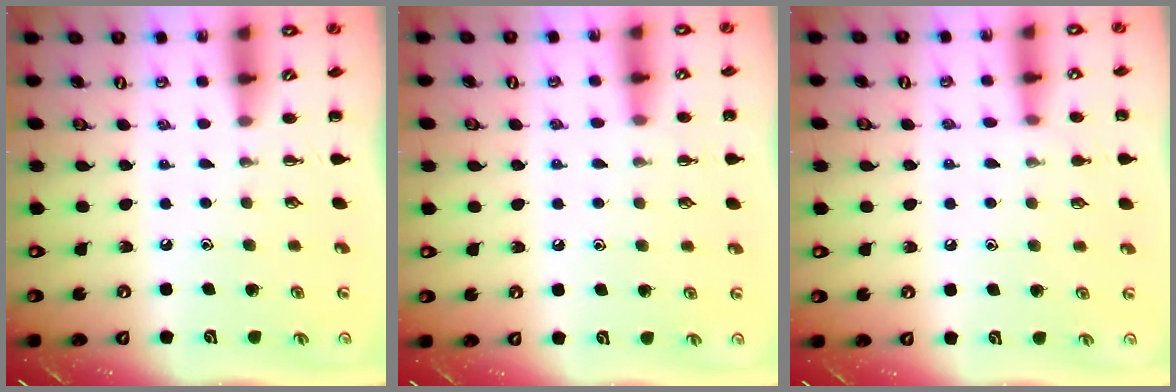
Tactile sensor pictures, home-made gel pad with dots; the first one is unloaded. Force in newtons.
{"total": 7.0, "press": 6.5, "slide": 2.4}
{"total": 7.3, "press": 7.1, "slide": 1.3}